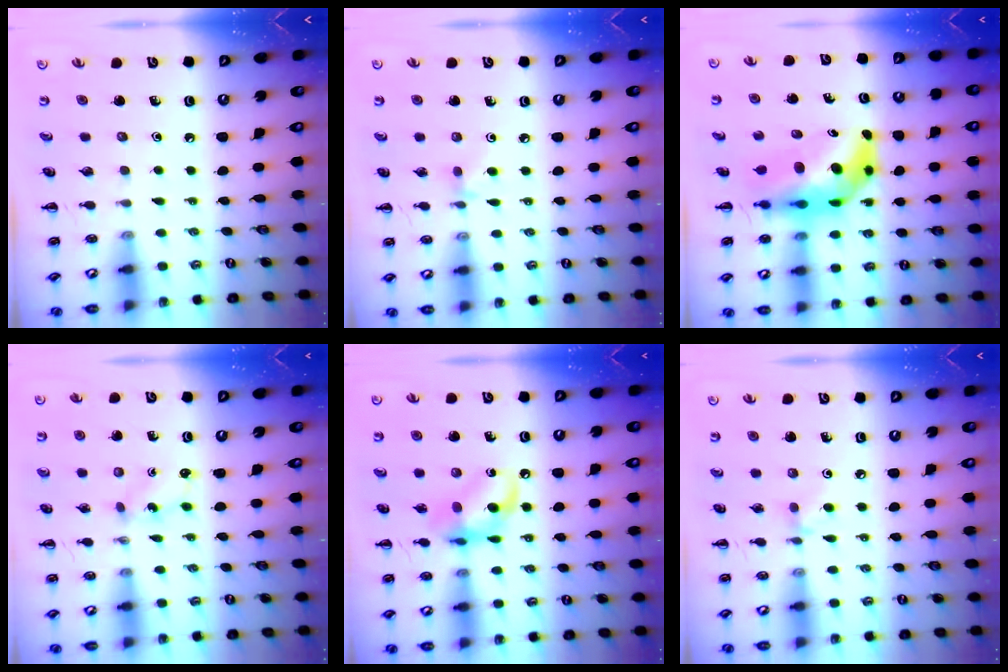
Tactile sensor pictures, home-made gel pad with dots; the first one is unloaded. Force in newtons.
{"total": 3.3, "press": 3.1, "slide": 1.1}
{"total": 9.9, "press": 9.3, "slide": 3.3}
{"total": 2.7, "press": 2.6, "slide": 0.8}
{"total": 11.8, "press": 11.6, "slide": 2.0}
{"total": 5.1, "press": 4.8, "slide": 1.8}